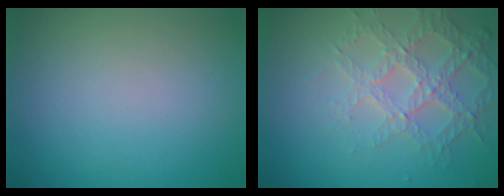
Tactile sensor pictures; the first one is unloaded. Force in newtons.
{"total": 3.4, "press": 3.2, "slide": 1.2}